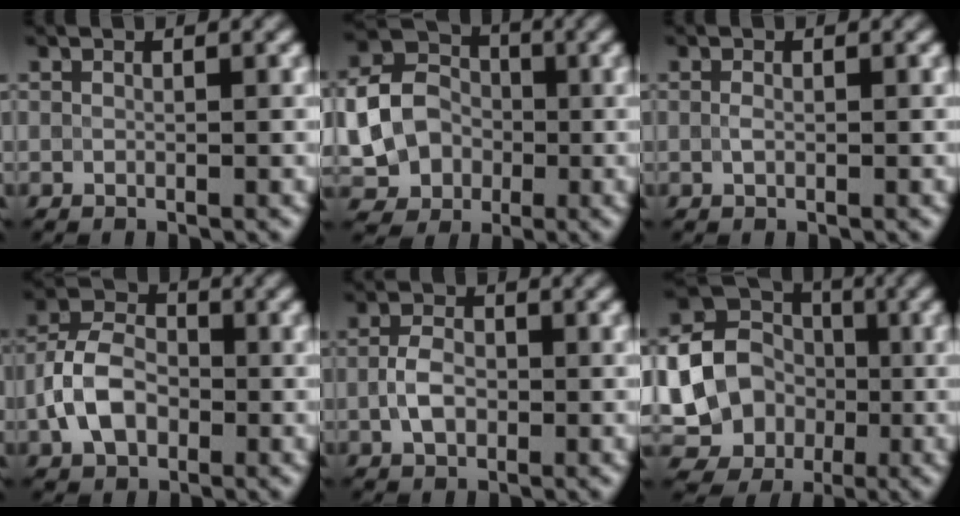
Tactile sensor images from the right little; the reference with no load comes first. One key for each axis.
{"total": 8.2, "fx": -0.9, "fy": 7.0, "fz": 4.1, "tx": -0.075, "ty": -0.014, "tz": -0.026}
{"total": 0.6, "fx": 0.1, "fy": 0.3, "fz": 0.5, "tx": -0.013, "ty": 0.002, "tz": 0.001}
{"total": 5.2, "fx": -1.4, "fy": 3.7, "fz": 3.5, "tx": -0.069, "ty": 0.007, "tz": -0.031}
{"total": 2.6, "fx": -0.3, "fy": 1.8, "fz": 1.9, "tx": -0.039, "ty": 0.001, "tz": -0.008}
{"total": 17.2, "fx": -2.7, "fy": 16.0, "fz": 5.7, "tx": -0.149, "ty": -0.001, "tz": -0.069}